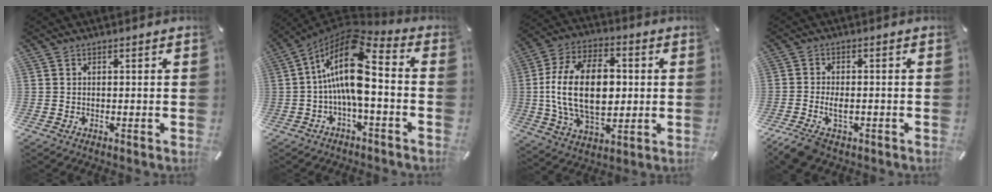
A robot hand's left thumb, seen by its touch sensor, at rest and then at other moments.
{"total": 16.6, "force": [0.3, 7.0, 15.0], "torque": [-0.298, -0.007, 0.005]}
{"total": 21.1, "force": [0.6, 13.2, 16.4], "torque": [-0.343, 0.000, 0.006]}
{"total": 5.5, "force": [-2.1, 3.2, 3.9], "torque": [-0.081, 0.006, -0.037]}